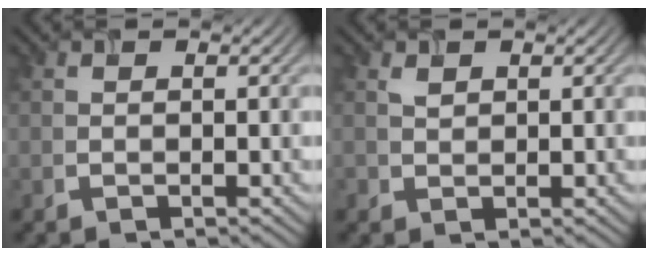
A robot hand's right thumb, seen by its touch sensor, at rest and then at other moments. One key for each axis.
{"total": 1.1, "fx": 0.6, "fy": 0.8, "fz": 0.4, "tx": -0.013, "ty": -0.003, "tz": 0.015}